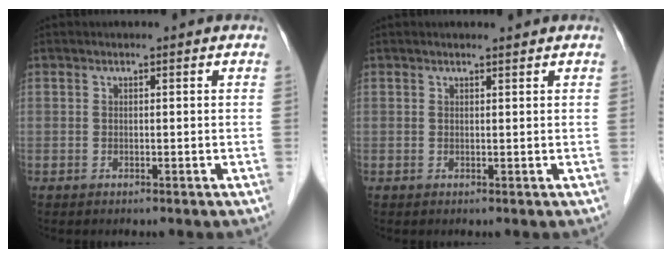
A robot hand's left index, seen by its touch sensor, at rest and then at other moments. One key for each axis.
{"total": 1.0, "fx": 0.9, "fy": -0.1, "fz": 0.3, "tx": -0.007, "ty": 0.001, "tz": 0.017}